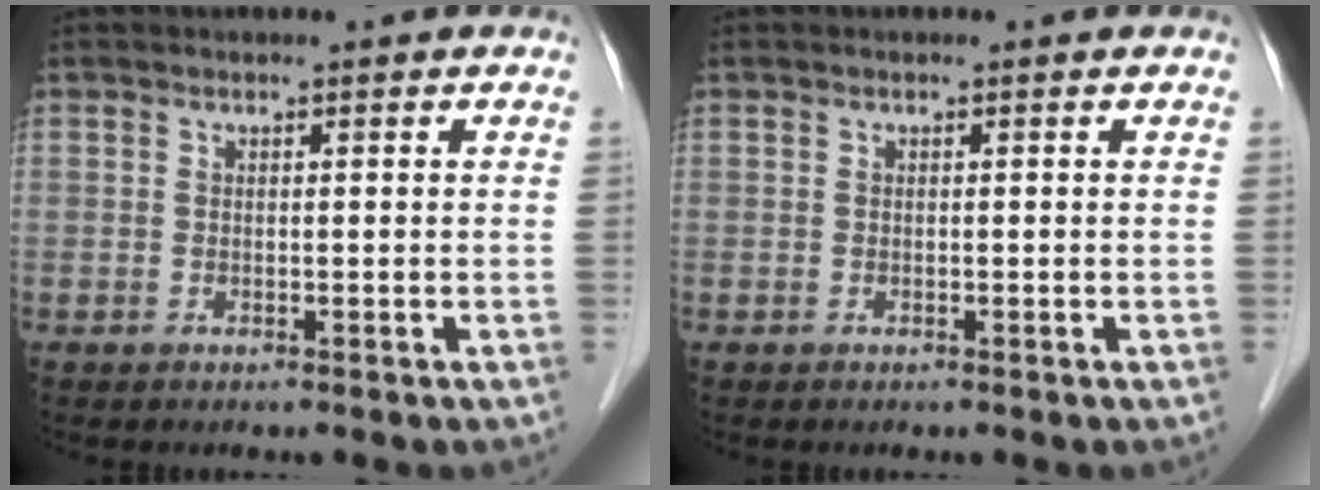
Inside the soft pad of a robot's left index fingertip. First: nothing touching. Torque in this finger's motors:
{"motor_torque": [0.00, 0.00, 0.00, 0.00]}